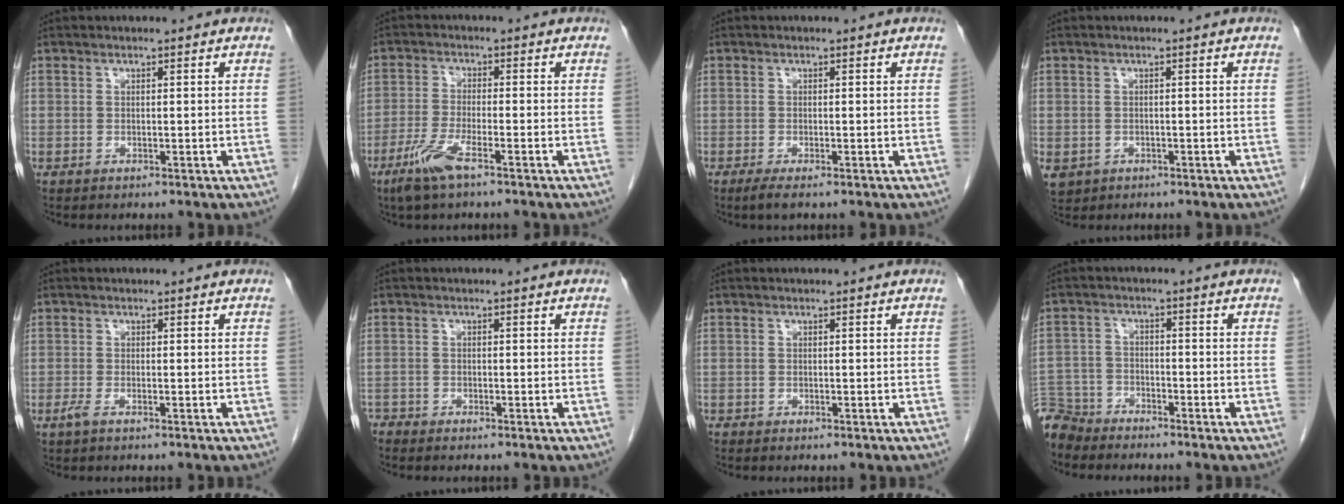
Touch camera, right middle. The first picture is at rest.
{"total": 5.7, "force": [-3.6, 0.6, 4.4], "torque": [-0.100, -0.011, -0.072]}
{"total": 1.6, "force": [-1.0, 0.1, 1.2], "torque": [-0.030, -0.007, -0.021]}
{"total": 2.8, "force": [-1.2, 2.4, 0.9], "torque": [-0.018, -0.003, -0.012]}
{"total": 1.1, "force": [-0.7, 0.1, 0.9], "torque": [-0.023, -0.003, -0.018]}
{"total": 1.2, "force": [-1.2, 0.1, -0.2], "torque": [0.004, -0.003, -0.023]}
{"total": 0.0}
{"total": 6.5, "force": [-6.2, 2.1, 0.0], "torque": [0.003, -0.005, -0.122]}